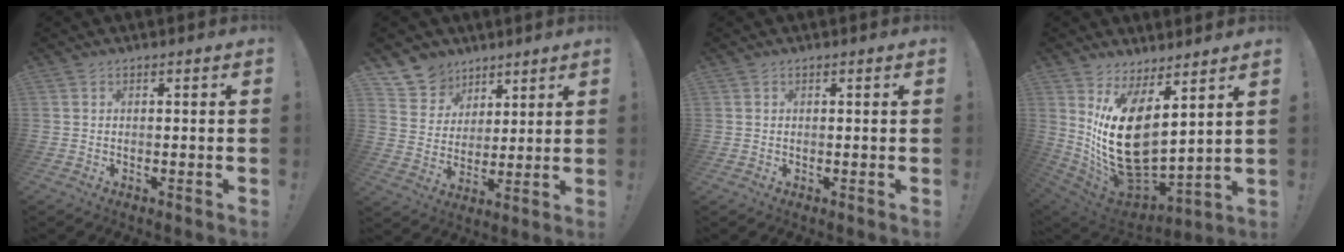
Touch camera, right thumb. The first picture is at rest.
{"total": 9.5, "force": [6.5, 6.9, 1.0], "torque": [-0.027, -0.050, 0.132]}
{"total": 1.3, "force": [0.6, 1.1, -0.2], "torque": [0.013, -0.005, 0.009]}
{"total": 18.4, "force": [5.2, 9.0, 15.1], "torque": [-0.304, -0.067, 0.100]}